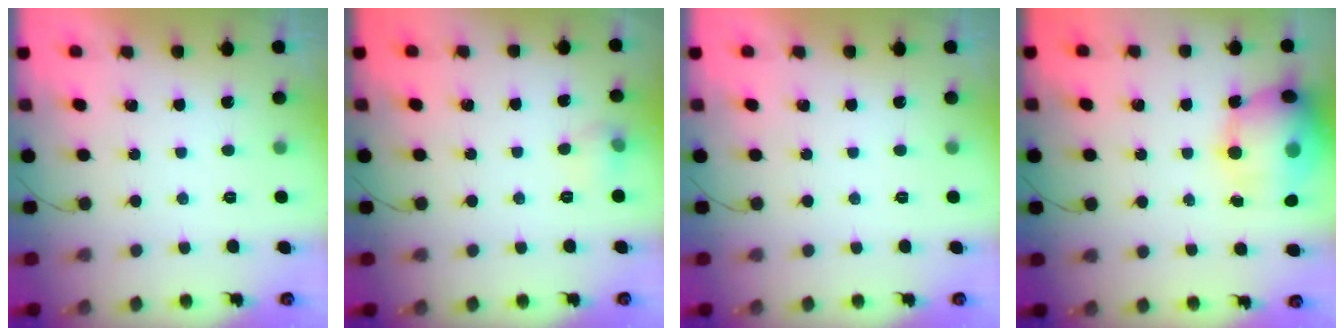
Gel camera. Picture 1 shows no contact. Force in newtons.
{"total": 6.5, "press": 5.9, "slide": 2.7}
{"total": 0.0}
{"total": 18.8, "press": 17.6, "slide": 6.4}